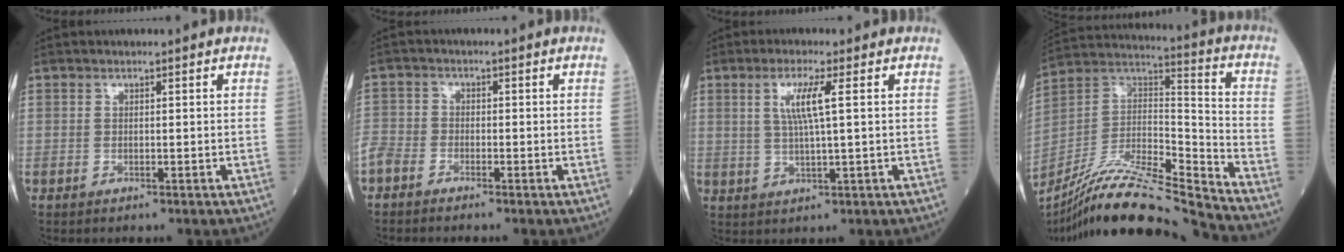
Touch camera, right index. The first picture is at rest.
{"total": 4.3, "force": [-3.5, 2.2, 1.1], "torque": [-0.025, -0.002, -0.080]}
{"total": 5.1, "force": [1.5, -0.2, 4.9], "torque": [-0.097, 0.001, 0.030]}
{"total": 20.8, "force": [-18.9, -0.4, 8.7], "torque": [-0.182, 0.005, -0.342]}